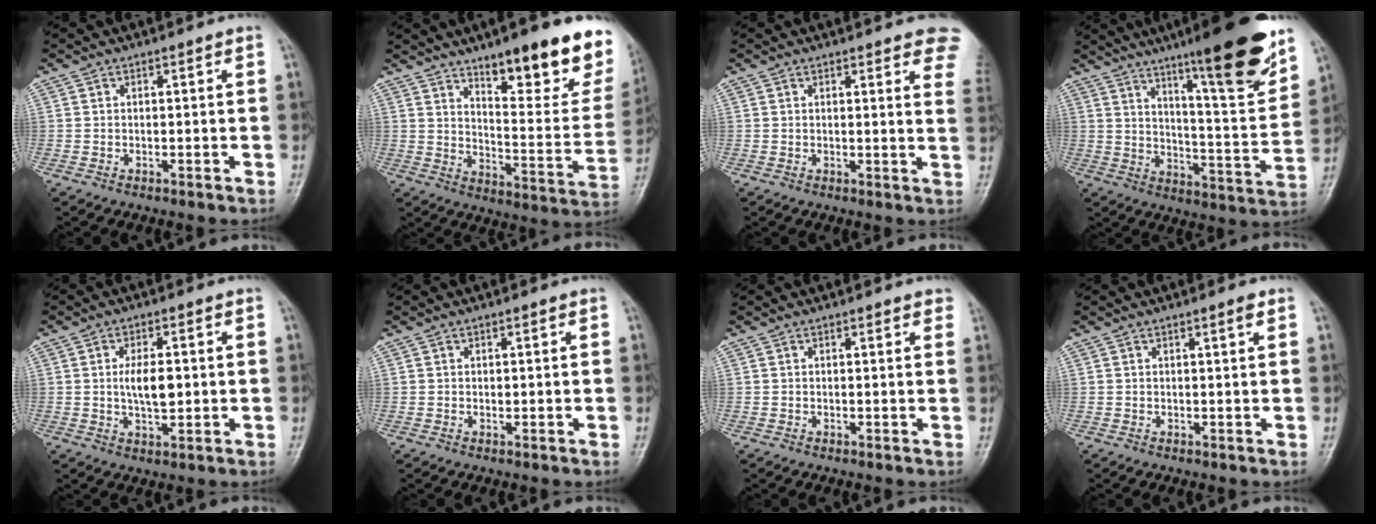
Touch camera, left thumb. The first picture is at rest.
{"total": 22.5, "force": [14.5, 6.6, 15.9], "torque": [-0.165, -0.081, 0.210]}
{"total": 9.1, "force": [6.8, 2.5, 5.5], "torque": [-0.030, -0.023, 0.062]}
{"total": 20.2, "force": [13.3, 2.5, 14.9], "torque": [-0.188, -0.071, 0.207]}
{"total": 6.1, "force": [0.3, 2.9, 5.3], "torque": [-0.092, -0.005, 0.006]}
{"total": 0.6, "force": [0.2, 0.4, 0.4], "torque": [-0.004, 0.000, 0.003]}
{"total": 1.7, "force": [1.3, 0.7, 0.9], "torque": [0.002, 0.000, 0.010]}
{"total": 1.3, "force": [0.8, 0.1, 1.0], "torque": [-0.015, -0.003, 0.011]}